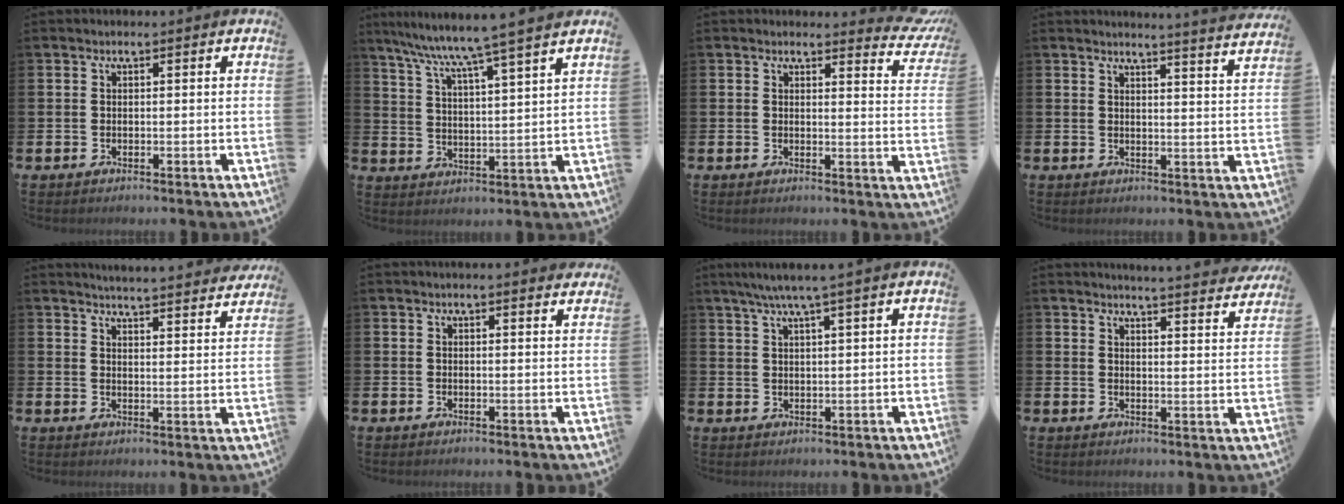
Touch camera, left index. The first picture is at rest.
{"total": 7.4, "force": [6.8, -1.0, 2.8], "torque": [-0.088, -0.046, 0.114]}
{"total": 3.0, "force": [2.9, 0.8, 0.4], "torque": [0.007, -0.027, 0.044]}
{"total": 3.6, "force": [3.5, -0.9, 0.1], "torque": [0.001, -0.034, 0.059]}
{"total": 4.9, "force": [4.8, -0.1, 0.3], "torque": [-0.018, -0.035, 0.086]}
{"total": 1.6, "force": [1.6, -0.1, 0.1], "torque": [0.004, -0.010, 0.028]}
{"total": 4.2, "force": [3.5, -0.8, 2.3], "torque": [-0.058, -0.005, 0.062]}
{"total": 4.8, "force": [4.8, -0.4, 0.4], "torque": [-0.012, -0.037, 0.082]}